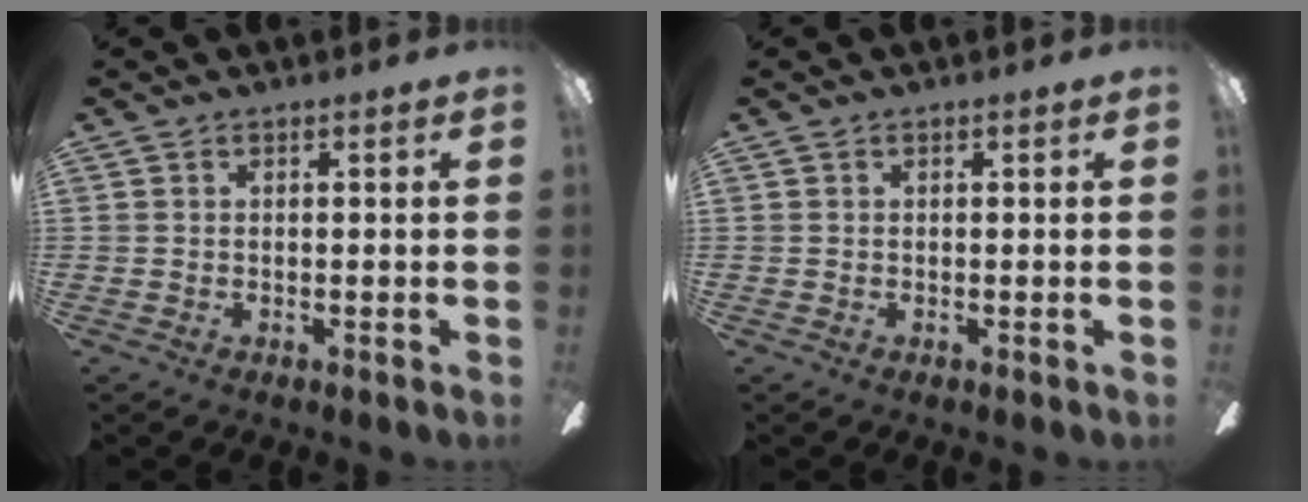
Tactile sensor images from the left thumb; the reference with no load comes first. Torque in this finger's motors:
{"motor_torque": [0.01, 0.00, -0.05, -0.01, 0.00]}